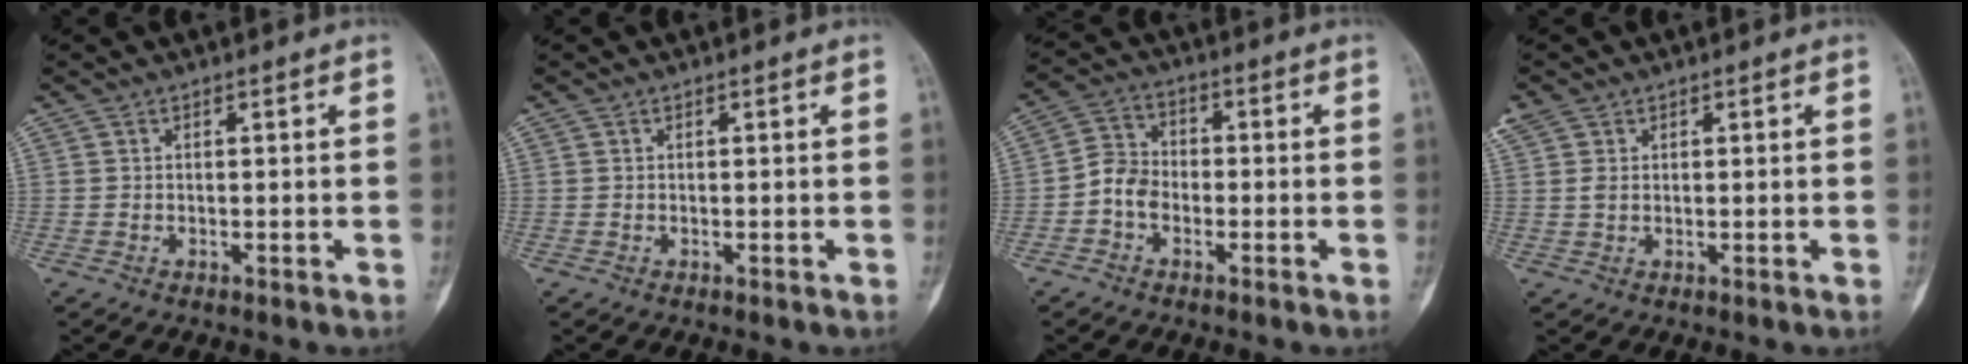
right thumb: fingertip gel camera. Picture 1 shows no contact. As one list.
[{"total": 0.0}, {"total": 5.6, "force": [-2.0, 4.4, 3.0], "torque": [-0.036, 0.021, -0.051]}, {"total": 3.9, "force": [1.7, 2.9, 2.0], "torque": [-0.053, 0.011, 0.044]}]